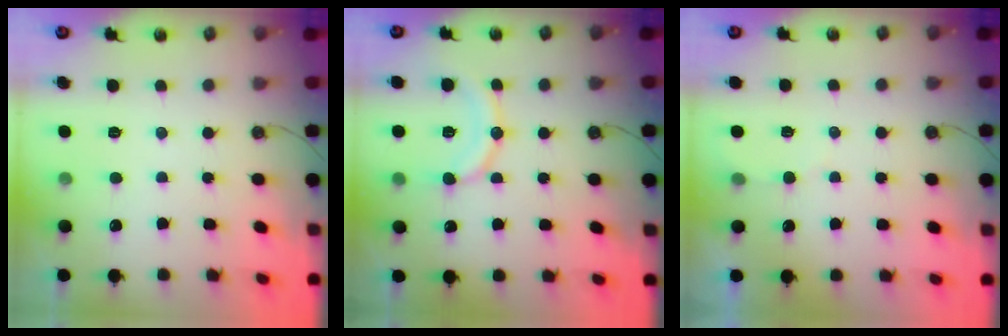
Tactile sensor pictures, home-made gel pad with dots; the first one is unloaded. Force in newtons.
{"total": 13.3, "press": 13.1, "slide": 2.5}
{"total": 1.7, "press": 1.7, "slide": 0.2}